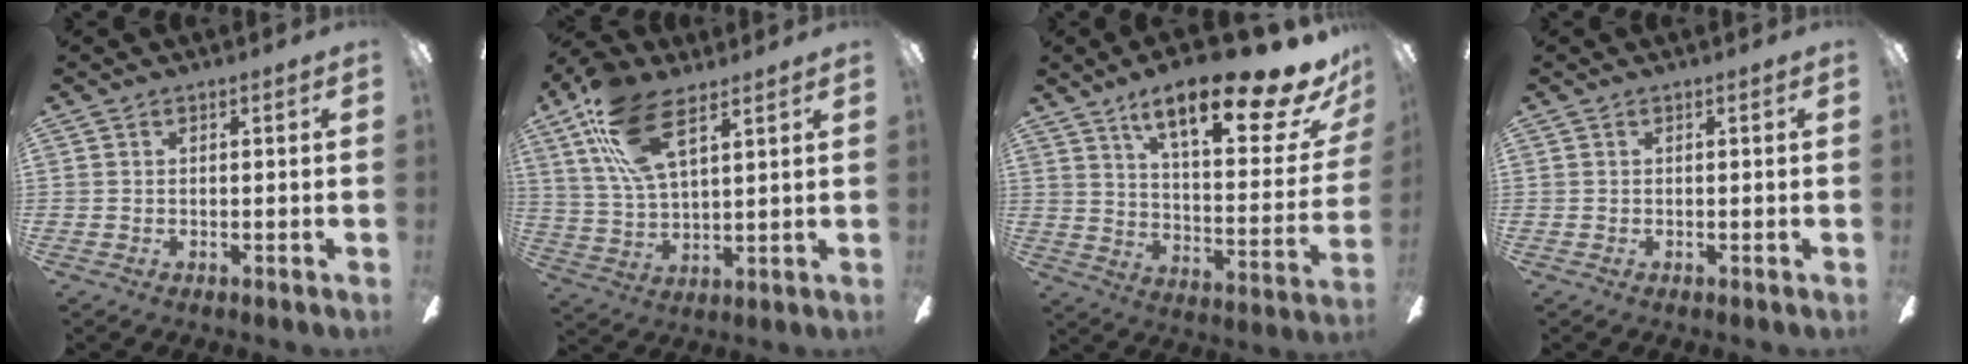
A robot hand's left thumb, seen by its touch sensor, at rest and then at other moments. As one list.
[{"total": 16.3, "force": [9.2, 6.9, 11.5], "torque": [-0.231, -0.019, 0.168]}, {"total": 23.4, "force": [16.0, 6.1, 16.0], "torque": [-0.239, -0.102, 0.251]}, {"total": 0.0}]